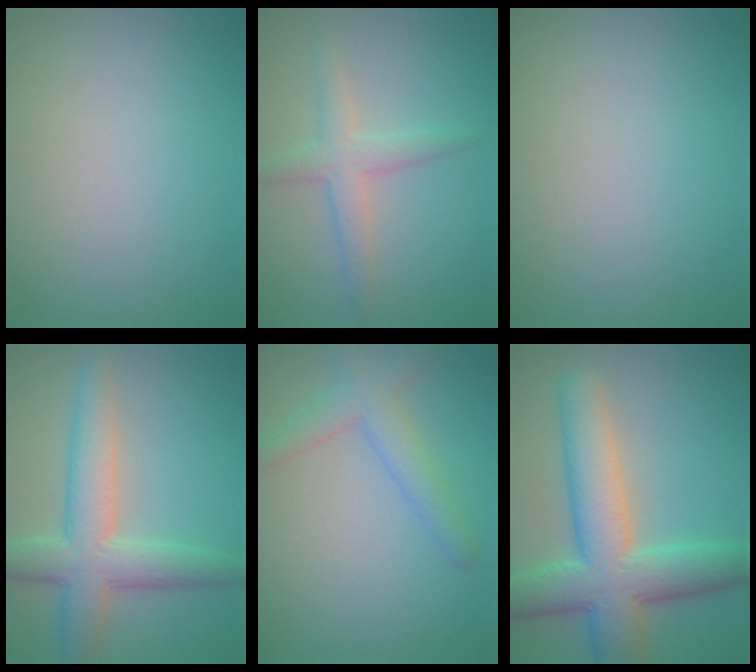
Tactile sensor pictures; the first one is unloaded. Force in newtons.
{"total": 2.7, "press": 2.7, "slide": 0.1}
{"total": 0.0}
{"total": 6.0, "press": 6.0, "slide": 0.4}
{"total": 3.0, "press": 3.0, "slide": 0.1}
{"total": 8.9, "press": 8.8, "slide": 0.3}